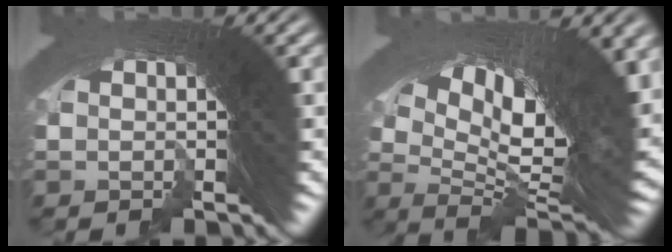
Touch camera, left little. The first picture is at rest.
{"total": 13.8, "force": [-0.3, 7.3, 11.7], "torque": [-0.188, -0.034, 0.011]}